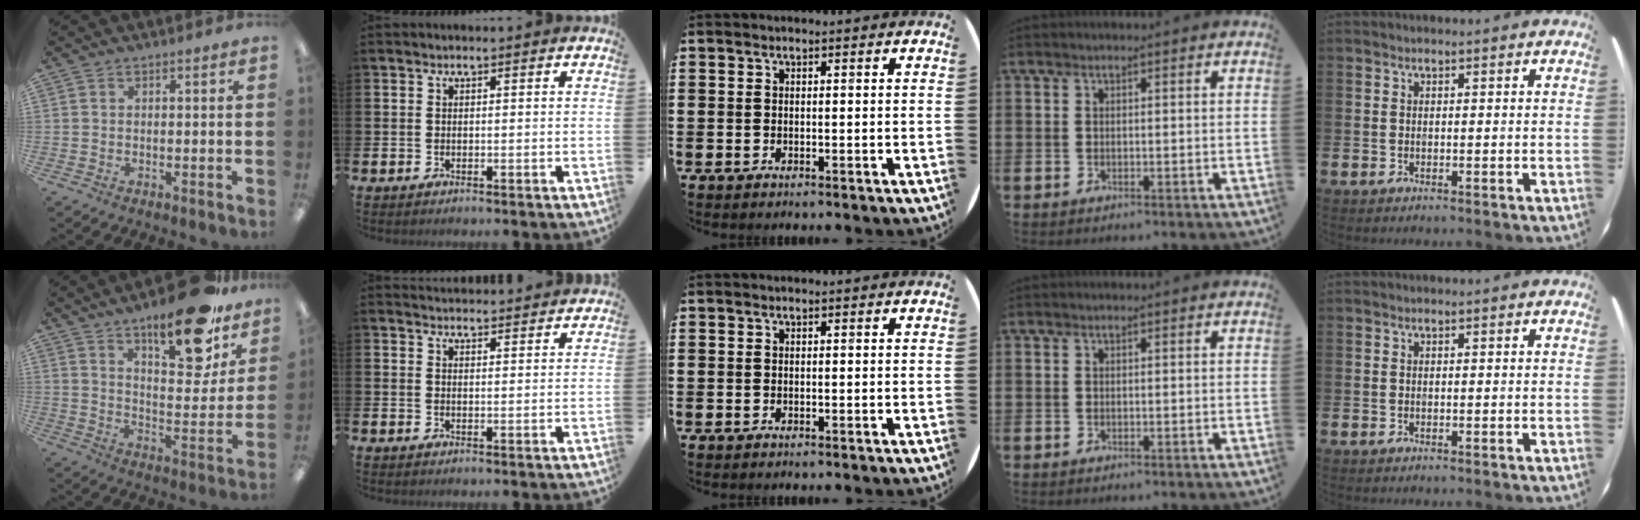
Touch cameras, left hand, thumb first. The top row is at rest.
{"thumb": {"total": 19.5, "force": [13.8, 6.6, 12.2], "torque": [-0.171, -0.085, 0.222]}, "index": {"total": 3.0, "force": [3.0, 0.3, -0.1], "torque": [-0.004, -0.017, 0.054]}}